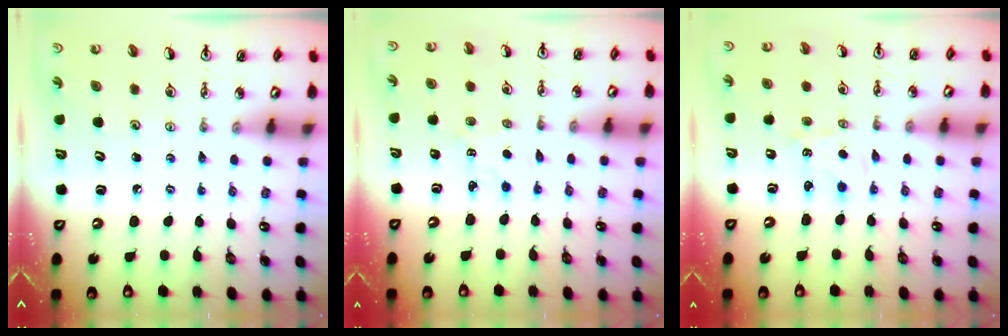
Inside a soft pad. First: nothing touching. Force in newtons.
{"total": 1.3, "press": 1.3, "slide": 0.2}
{"total": 2.3, "press": 2.3, "slide": 0.4}